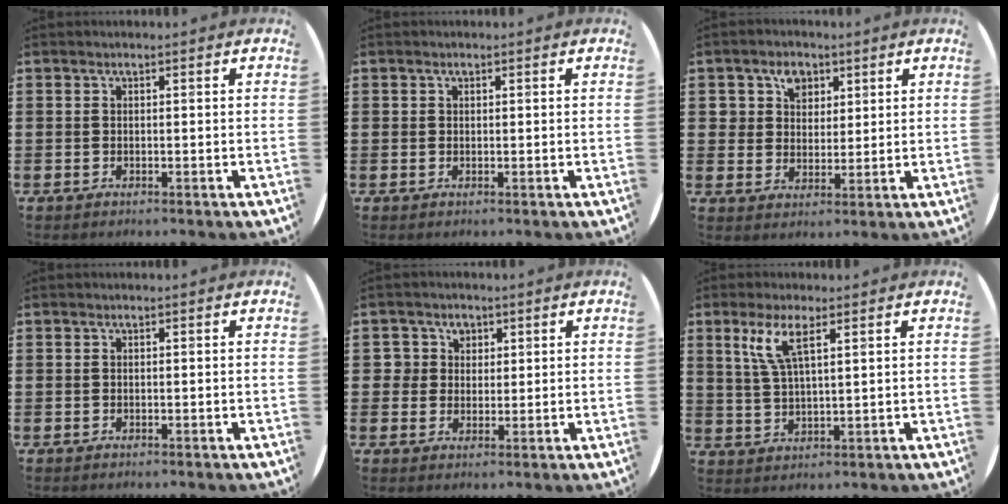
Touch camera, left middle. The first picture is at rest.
{"total": 0.0}
{"total": 4.3, "force": [2.5, 3.2, 1.1], "torque": [-0.020, 0.006, 0.044]}
{"total": 0.0}
{"total": 3.2, "force": [1.4, 2.8, 0.3], "torque": [-0.011, 0.006, 0.025]}
{"total": 5.6, "force": [3.3, 1.3, 4.4], "torque": [-0.097, 0.007, 0.057]}